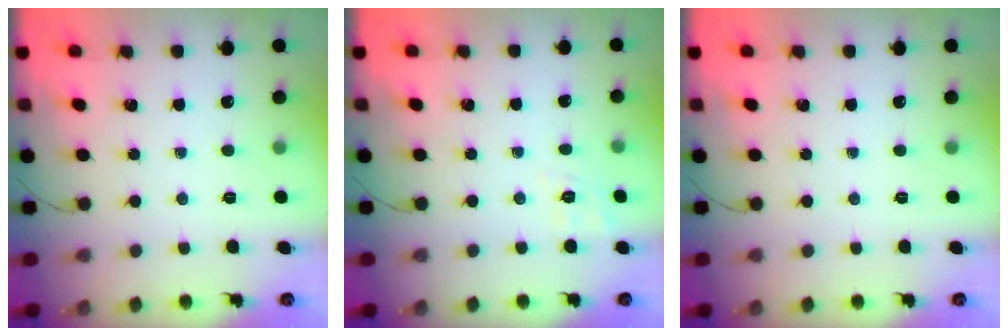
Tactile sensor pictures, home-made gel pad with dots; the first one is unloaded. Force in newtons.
{"total": 2.0, "press": 0.1, "slide": 2.0}
{"total": 0.0}